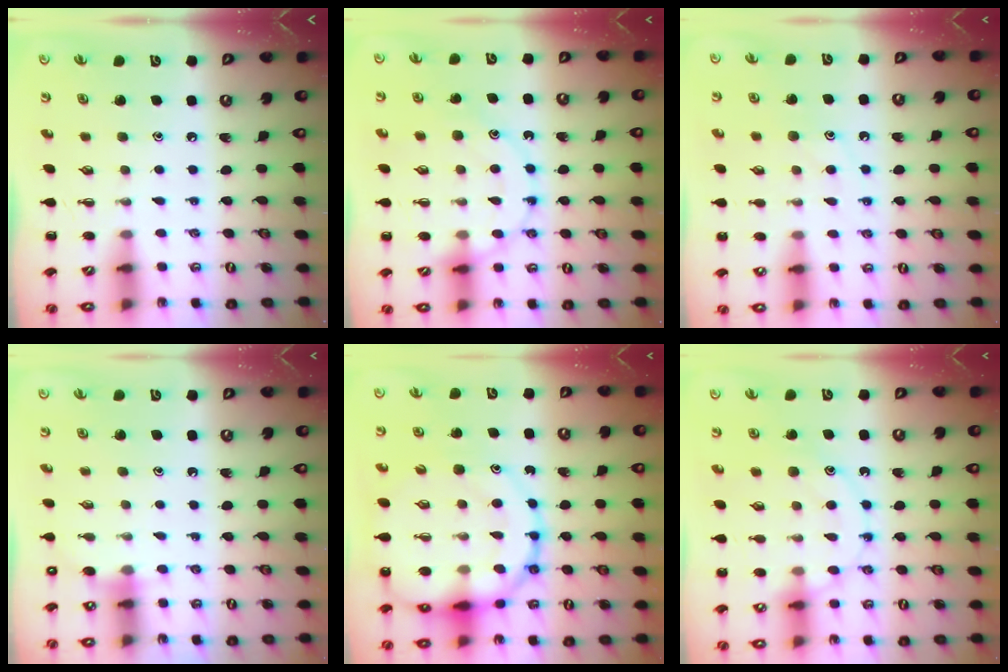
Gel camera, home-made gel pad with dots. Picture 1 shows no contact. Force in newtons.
{"total": 13.8, "press": 13.7, "slide": 1.8}
{"total": 9.3, "press": 9.3, "slide": 1.1}
{"total": 5.2, "press": 5.0, "slide": 1.3}
{"total": 23.2, "press": 23.0, "slide": 3.4}
{"total": 12.7, "press": 12.7, "slide": 0.8}